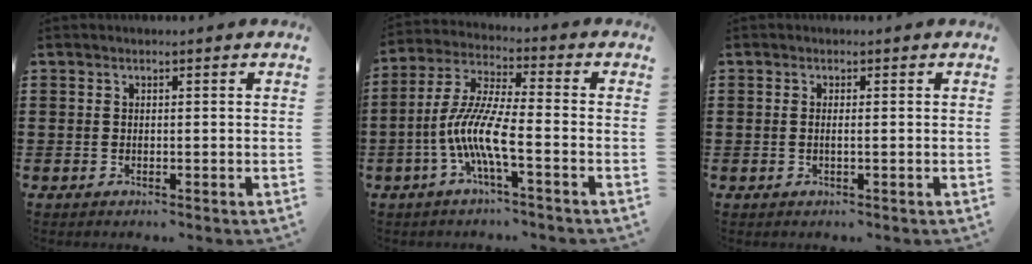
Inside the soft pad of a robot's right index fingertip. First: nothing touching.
{"total": 9.0, "force": [-3.4, 1.4, 8.3], "torque": [-0.186, -0.013, -0.070]}
{"total": 0.7, "force": [0.0, -0.2, 0.7], "torque": [-0.012, -0.002, 0.002]}